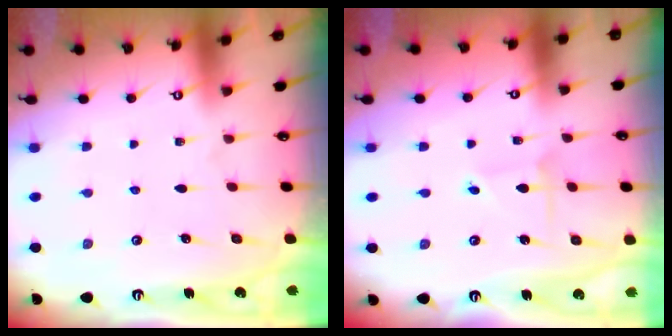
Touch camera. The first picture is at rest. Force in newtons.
{"total": 2.9, "press": 2.9, "slide": 0.1}